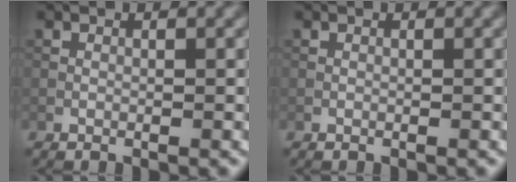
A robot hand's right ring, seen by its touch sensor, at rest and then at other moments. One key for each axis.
{"total": 0.0}